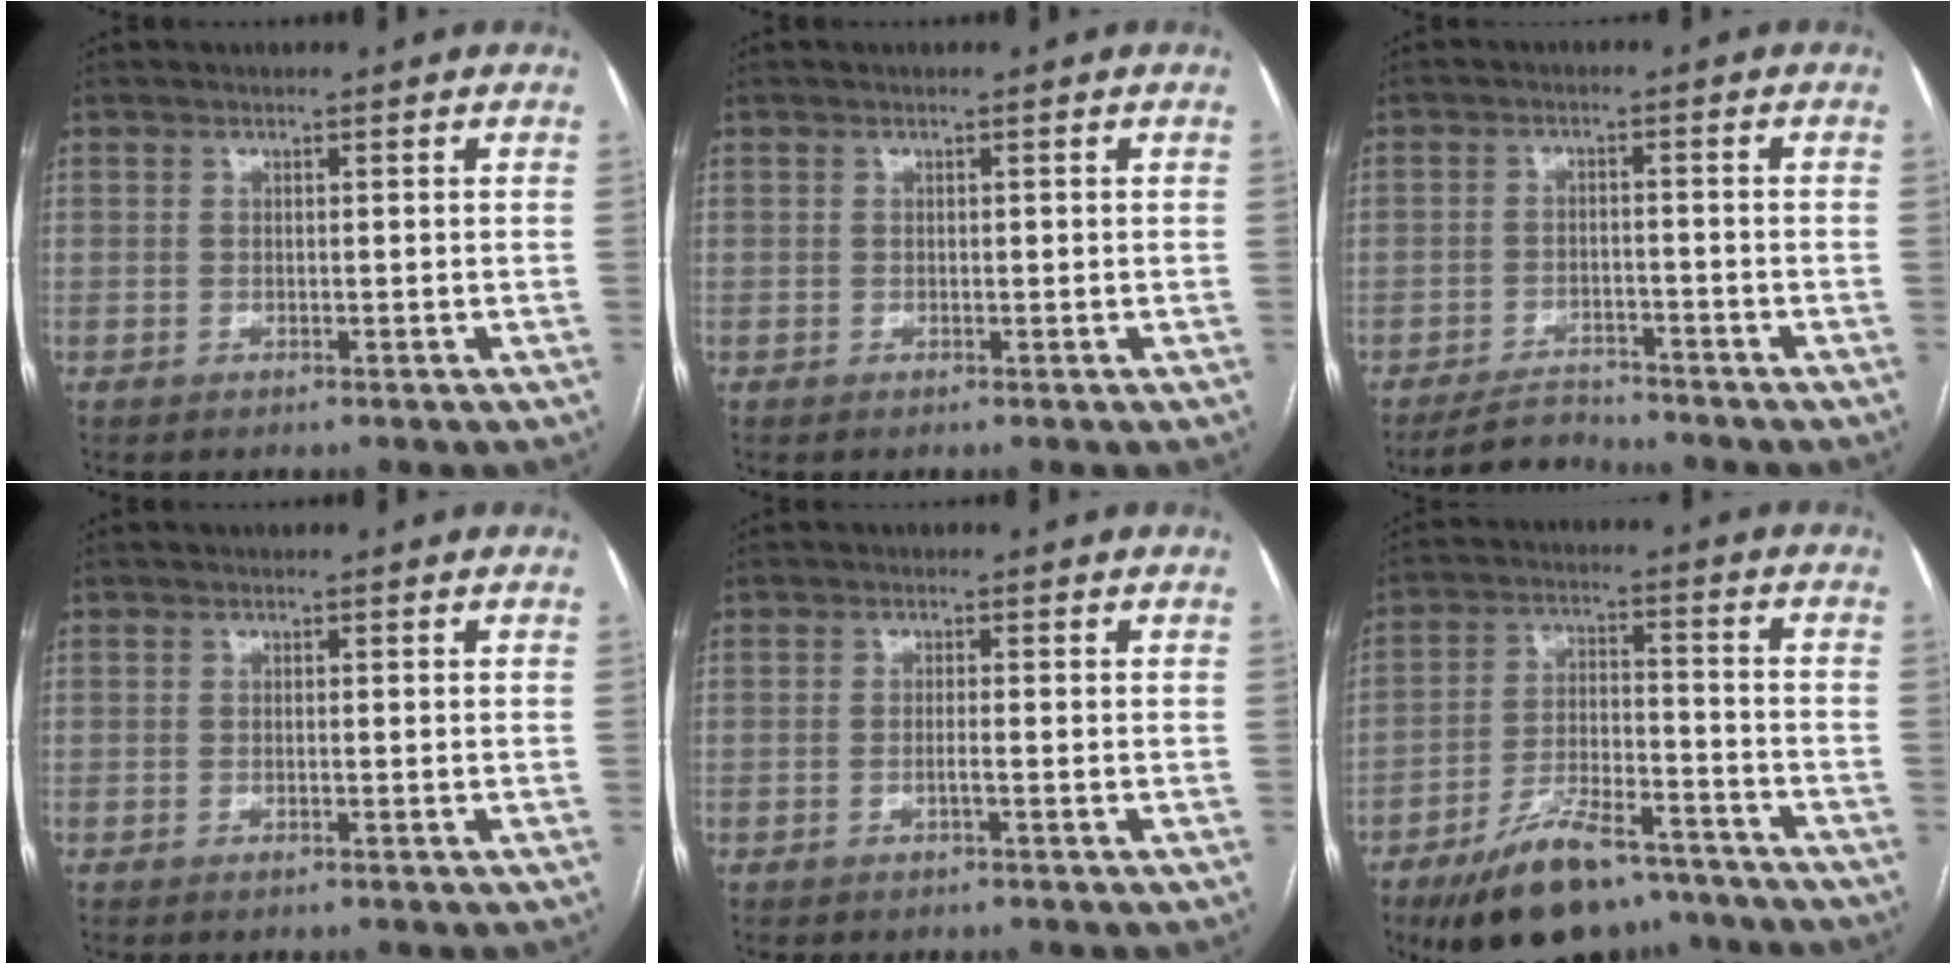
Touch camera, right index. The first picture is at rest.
{"total": 0.0}
{"total": 4.4, "force": [-4.3, 0.9, 0.4], "torque": [-0.012, -0.010, -0.074]}
{"total": 0.6, "force": [-0.2, 0.0, 0.5], "torque": [-0.010, 0.000, -0.002]}
{"total": 1.4, "force": [-0.5, -0.1, 1.2], "torque": [-0.023, 0.000, -0.010]}
{"total": 14.8, "force": [-11.3, 5.0, 8.2], "torque": [-0.145, 0.011, -0.186]}